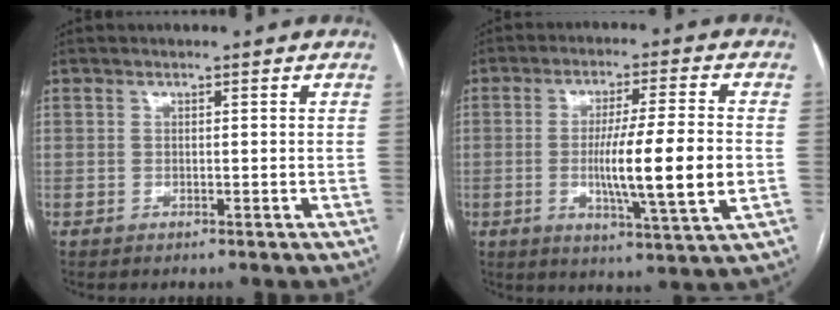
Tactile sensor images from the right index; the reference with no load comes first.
{"total": 13.1, "force": [-1.7, 0.1, 13.0], "torque": [-0.220, -0.016, -0.031]}